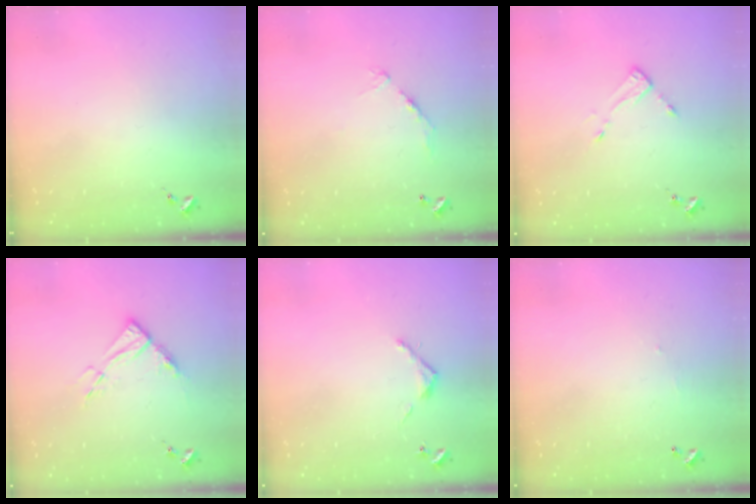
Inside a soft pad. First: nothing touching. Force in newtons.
{"total": 9.1, "press": 9.1, "slide": 0.8}
{"total": 3.2, "press": 3.2, "slide": 0.3}
{"total": 9.6, "press": 9.5, "slide": 1.1}
{"total": 3.6, "press": 3.6, "slide": 0.2}
{"total": 3.8, "press": 3.8, "slide": 0.1}